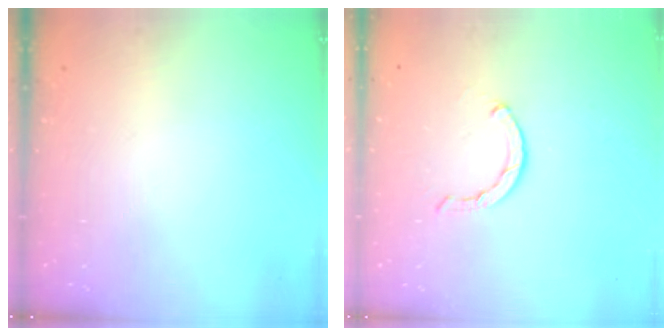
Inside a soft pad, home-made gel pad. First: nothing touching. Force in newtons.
{"total": 2.1, "press": 2.1, "slide": 0.2}